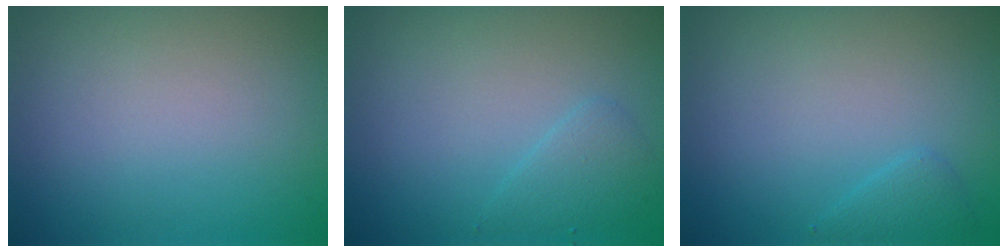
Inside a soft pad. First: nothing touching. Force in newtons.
{"total": 1.7, "press": 1.7, "slide": 0.1}
{"total": 1.1, "press": 1.1, "slide": 0.1}